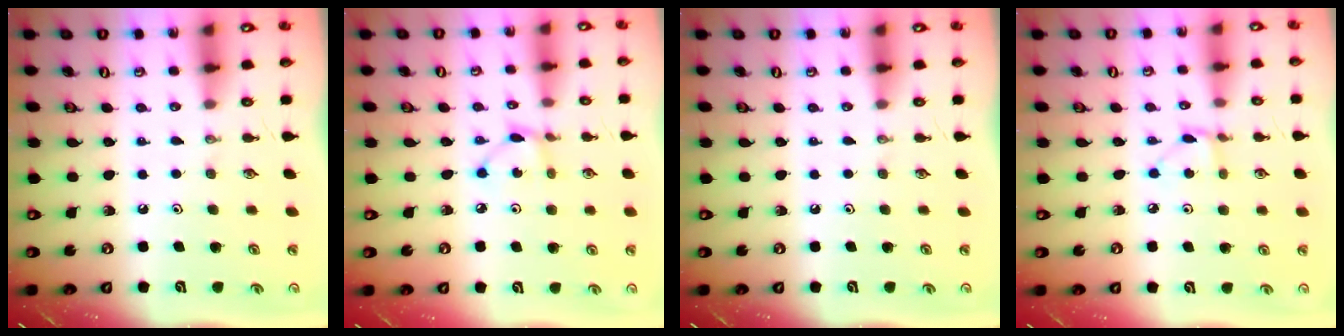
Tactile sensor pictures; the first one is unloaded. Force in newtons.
{"total": 3.9, "press": 3.9, "slide": 0.2}
{"total": 0.0}
{"total": 2.8, "press": 2.7, "slide": 0.3}